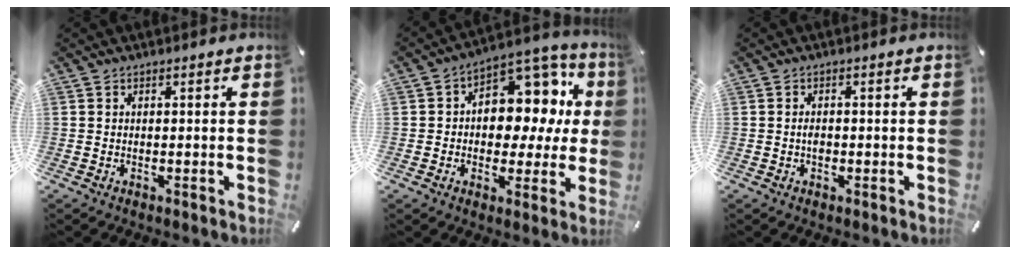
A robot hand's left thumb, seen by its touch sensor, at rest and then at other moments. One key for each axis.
{"total": 11.9, "fx": 2.6, "fy": 9.0, "fz": 7.2, "tx": -0.086, "ty": -0.034, "tz": 0.050}
{"total": 1.5, "fx": -0.4, "fy": 1.0, "fz": 1.1, "tx": -0.022, "ty": 0.003, "tz": -0.008}